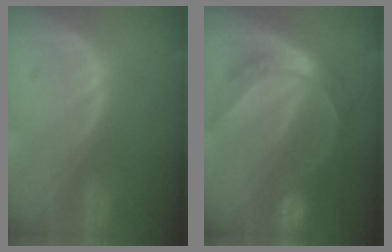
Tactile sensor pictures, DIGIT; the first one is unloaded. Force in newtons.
{"total": 8.1, "press": 8.1, "slide": 0.8}